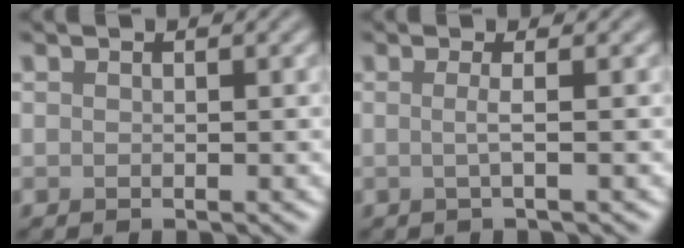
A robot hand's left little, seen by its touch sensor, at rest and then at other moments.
{"total": 1.7, "force": [0.0, 0.5, 1.6], "torque": [-0.024, -0.002, -0.009]}